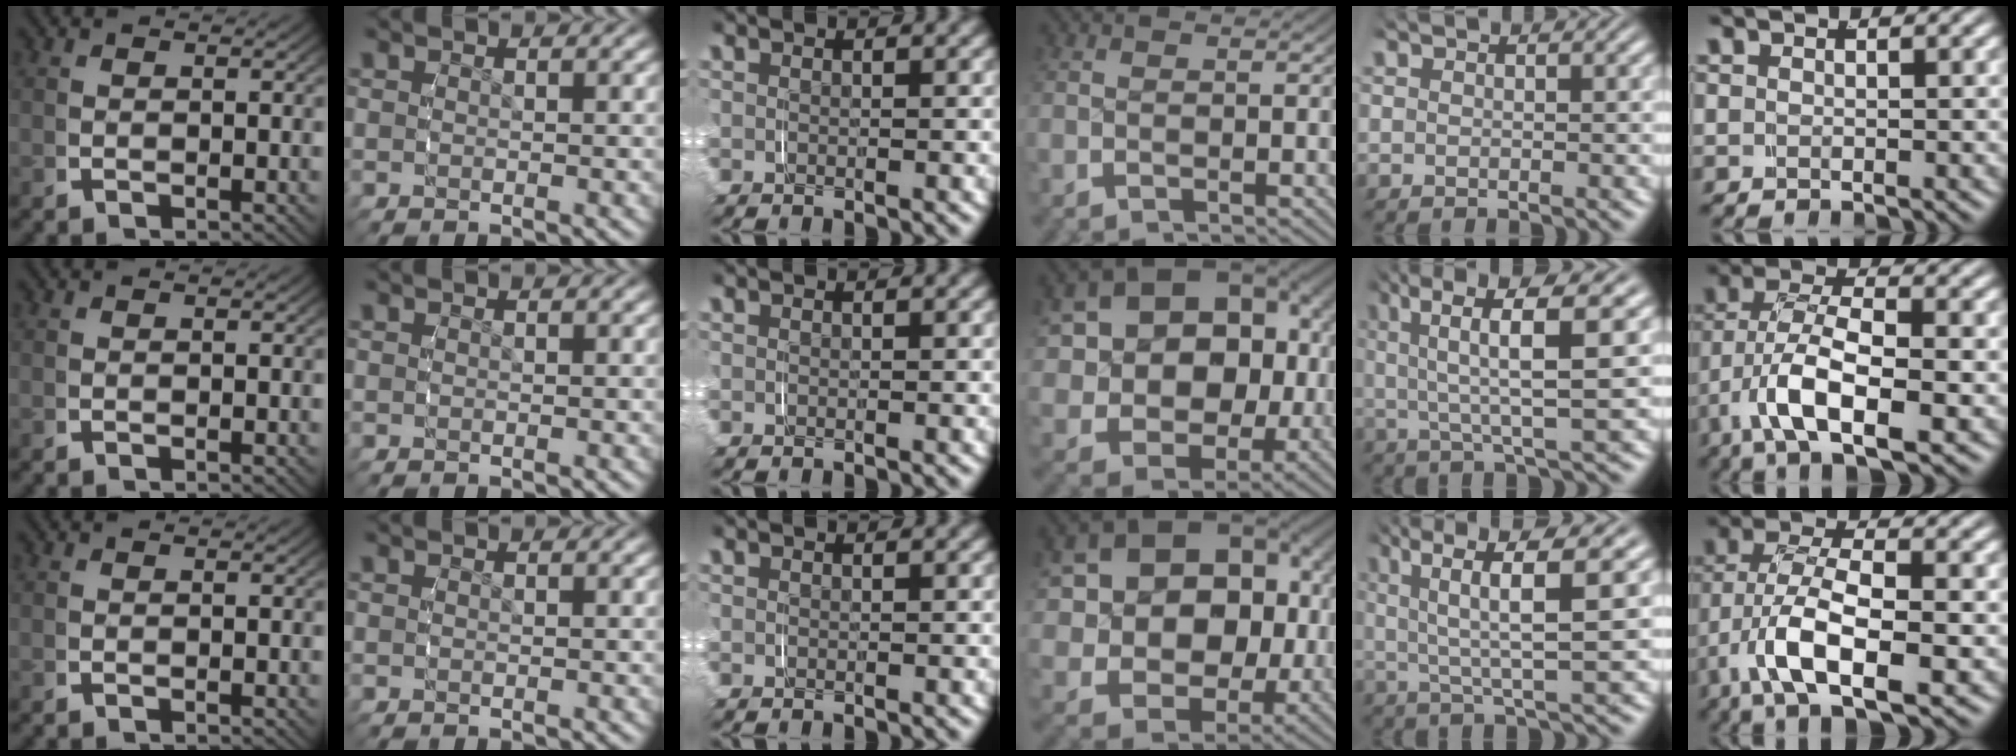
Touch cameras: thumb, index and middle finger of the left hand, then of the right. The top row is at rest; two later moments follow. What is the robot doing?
{"motion": "grasp_and_lifting", "object": "shirt"}